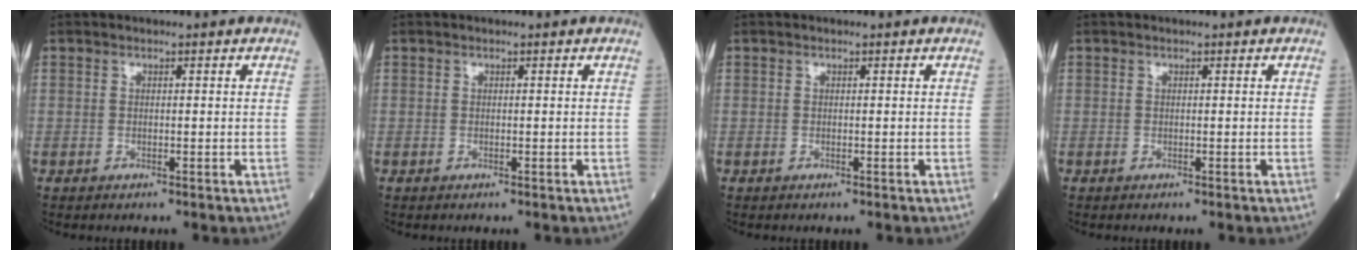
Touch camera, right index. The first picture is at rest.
{"total": 0.0}
{"total": 0.0}
{"total": 0.0}